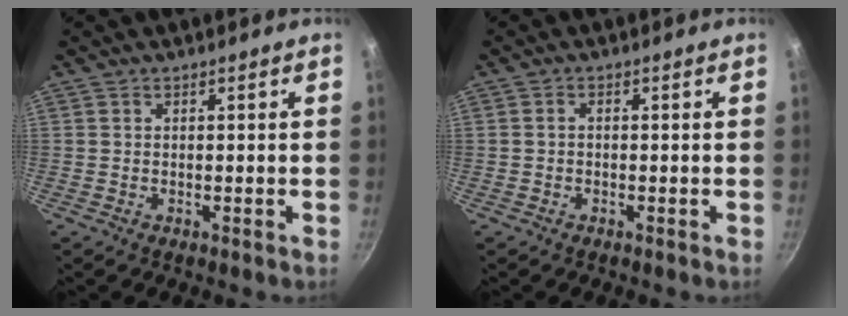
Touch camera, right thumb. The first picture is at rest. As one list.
[{"total": 0.9, "force": [-0.3, 0.6, 0.6], "torque": [-0.013, 0.009, -0.006]}]